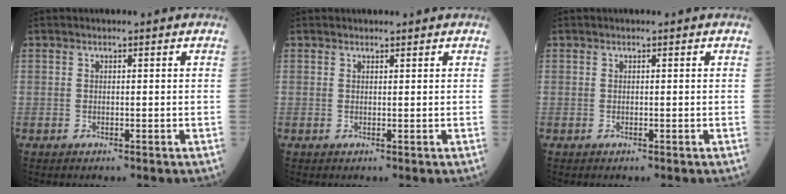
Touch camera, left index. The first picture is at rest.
{"total": 0.7, "force": [0.7, 0.2, 0.0], "torque": [-0.002, 0.000, 0.012]}
{"total": 0.0}